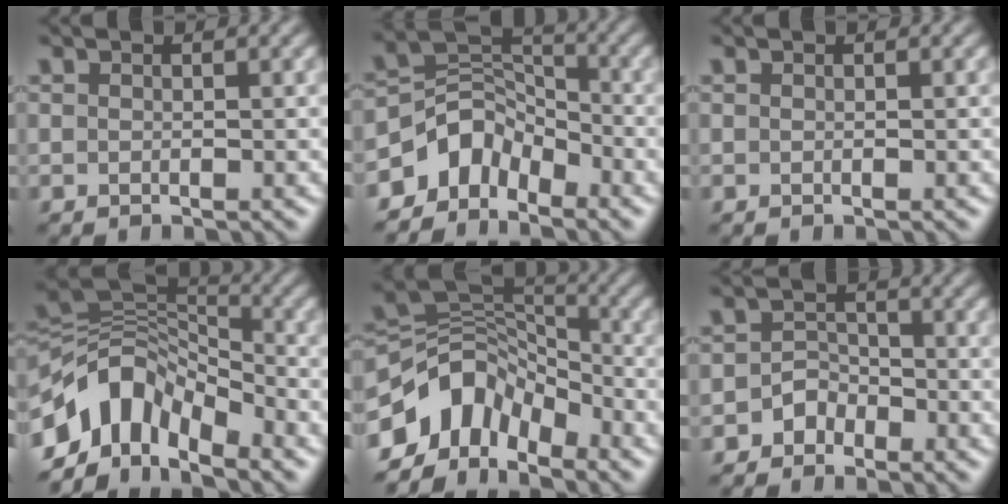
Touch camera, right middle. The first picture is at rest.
{"total": 4.9, "force": [-3.6, 3.0, 1.5], "torque": [-0.013, 0.008, -0.076]}
{"total": 0.0}
{"total": 9.2, "force": [-5.3, 5.1, 5.5], "torque": [-0.089, 0.009, -0.107]}
{"total": 7.7, "force": [-4.5, 5.0, 3.7], "torque": [-0.055, 0.010, -0.095]}
{"total": 1.9, "force": [-1.3, 1.4, 0.3], "torque": [0.000, 0.012, -0.027]}